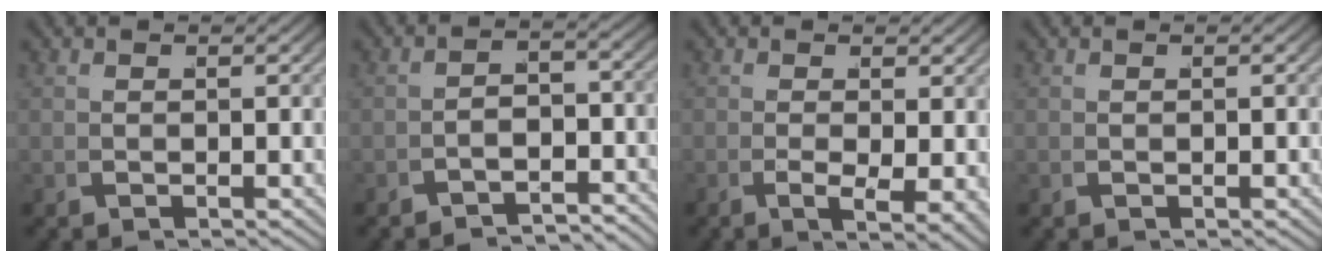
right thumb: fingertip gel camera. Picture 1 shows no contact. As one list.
[{"total": 4.6, "force": [-3.9, 1.7, 1.7], "torque": [-0.018, -0.016, -0.056]}, {"total": 4.5, "force": [-0.9, 2.1, 3.9], "torque": [-0.070, -0.021, -0.004]}, {"total": 0.0}]